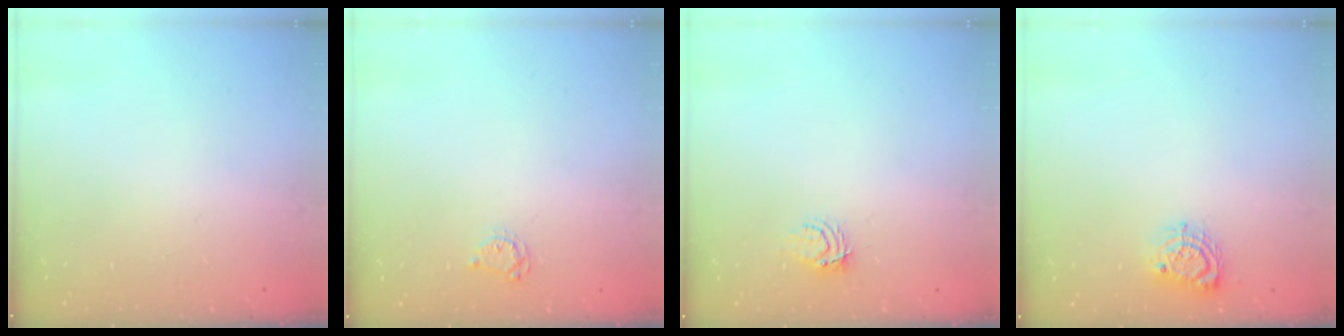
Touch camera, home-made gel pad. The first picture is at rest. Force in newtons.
{"total": 4.0, "press": 4.0, "slide": 0.5}
{"total": 3.9, "press": 3.9, "slide": 0.4}
{"total": 7.8, "press": 7.8, "slide": 0.2}